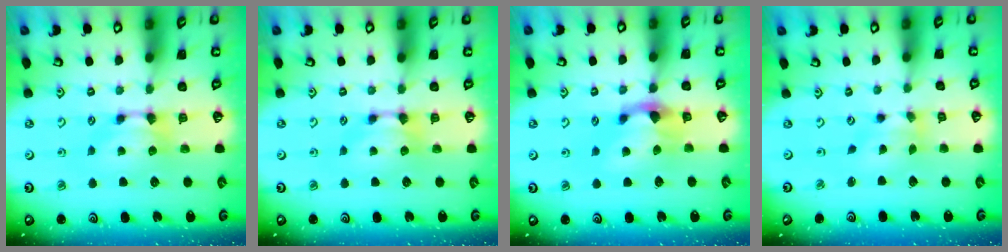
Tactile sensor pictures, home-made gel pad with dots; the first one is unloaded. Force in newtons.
{"total": 0.0}
{"total": 2.8, "press": 2.2, "slide": 1.7}
{"total": 2.1, "press": 1.6, "slide": 1.3}